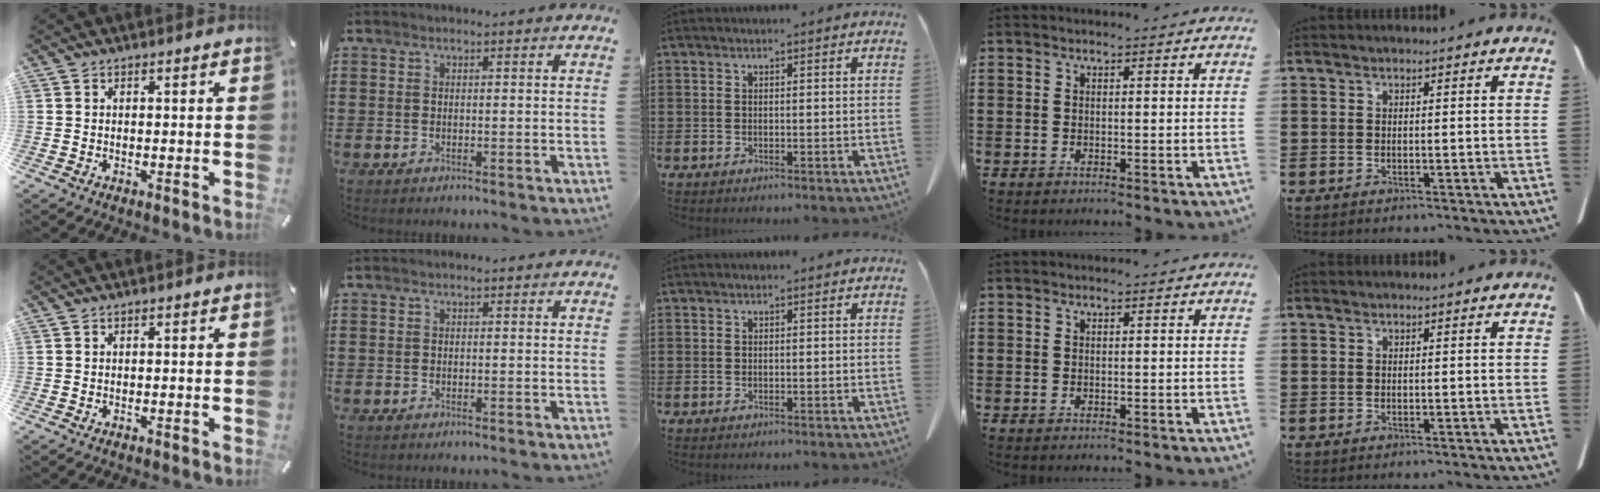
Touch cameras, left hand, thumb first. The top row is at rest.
{}